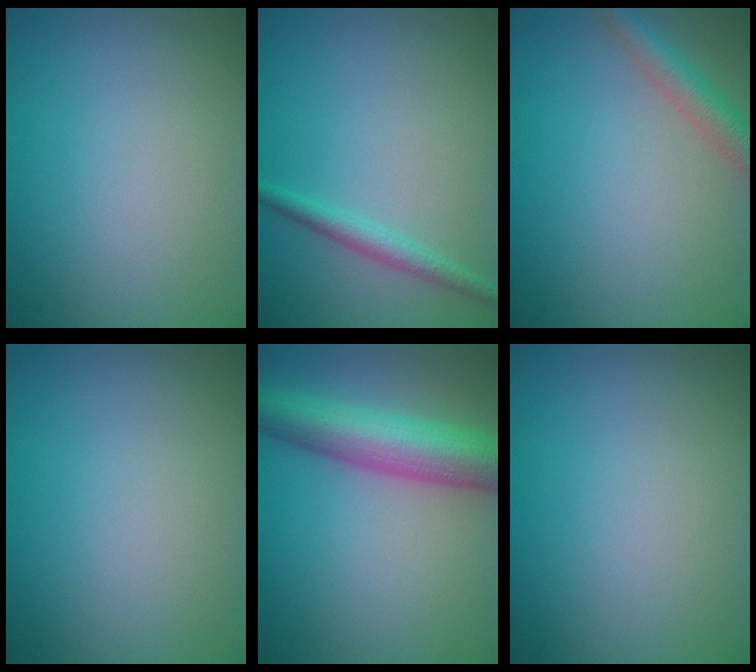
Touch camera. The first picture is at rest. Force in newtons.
{"total": 1.9, "press": 1.9, "slide": 0.2}
{"total": 2.7, "press": 2.7, "slide": 0.1}
{"total": 0.0}
{"total": 7.8, "press": 7.8, "slide": 0.2}
{"total": 0.0}